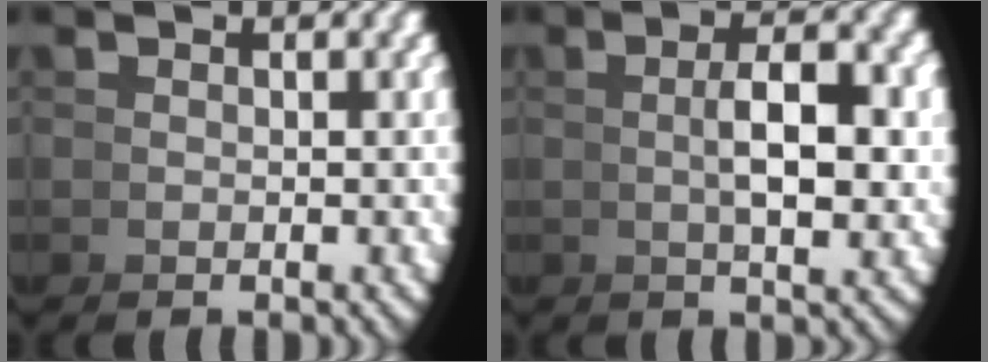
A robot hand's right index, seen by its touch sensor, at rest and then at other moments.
{"total": 4.7, "force": [1.2, 1.2, 4.4], "torque": [-0.050, 0.016, 0.015]}